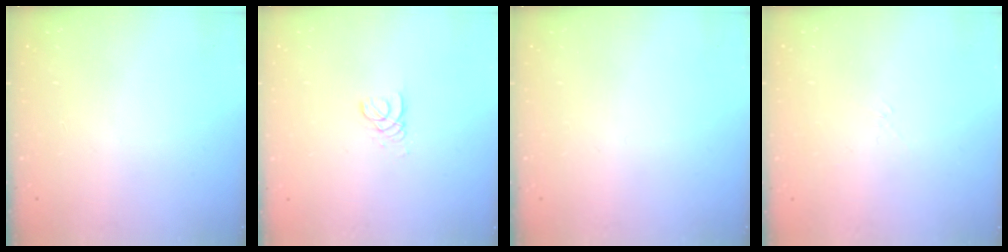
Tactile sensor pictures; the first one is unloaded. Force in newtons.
{"total": 2.6, "press": 2.6, "slide": 0.2}
{"total": 0.0}
{"total": 2.6, "press": 2.5, "slide": 0.6}